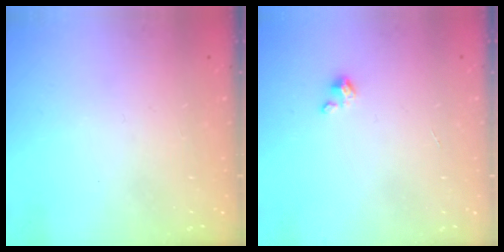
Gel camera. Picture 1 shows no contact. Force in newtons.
{"total": 2.0, "press": 1.9, "slide": 0.3}